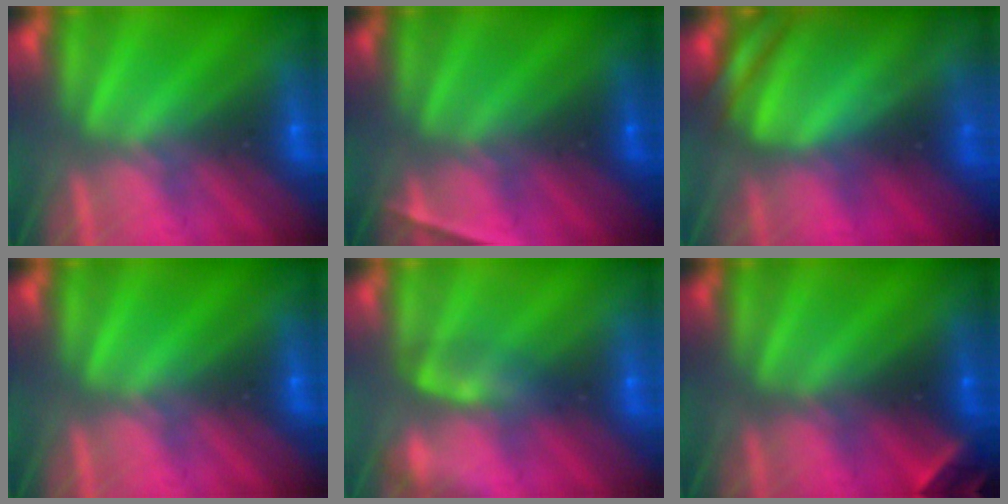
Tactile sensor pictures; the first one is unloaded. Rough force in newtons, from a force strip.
{"total": 2.2}
{"total": 6.2}
{"total": 0.0}
{"total": 2.4}
{"total": 2.0}